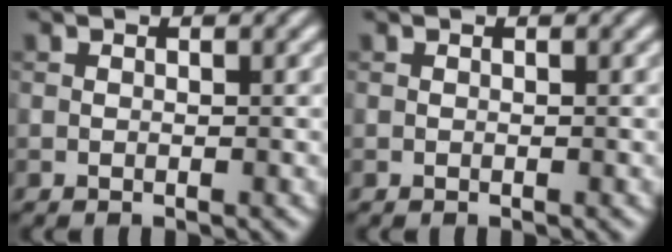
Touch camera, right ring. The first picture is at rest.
{"total": 0.0}